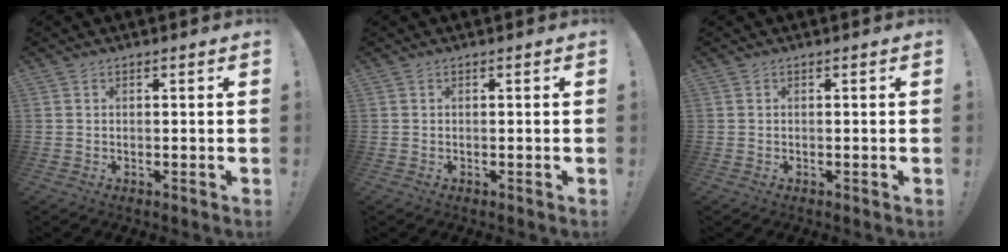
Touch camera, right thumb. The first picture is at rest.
{"total": 0.0}
{"total": 0.0}